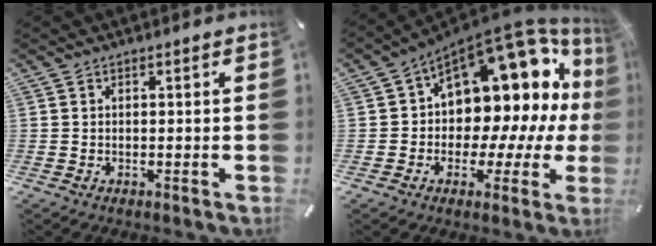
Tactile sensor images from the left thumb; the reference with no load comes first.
{"total": 16.8, "force": [7.7, 10.4, 10.7], "torque": [-0.146, -0.088, 0.130]}